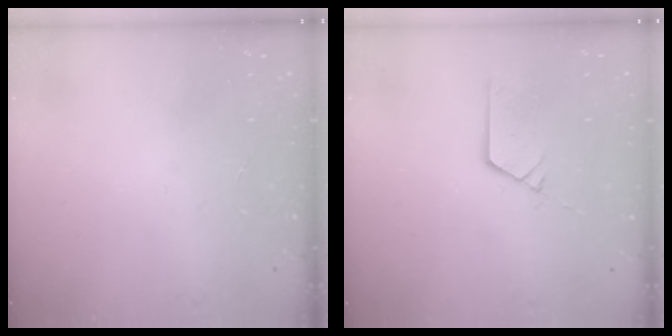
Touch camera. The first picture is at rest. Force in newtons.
{"total": 3.8, "press": 3.8, "slide": 0.4}